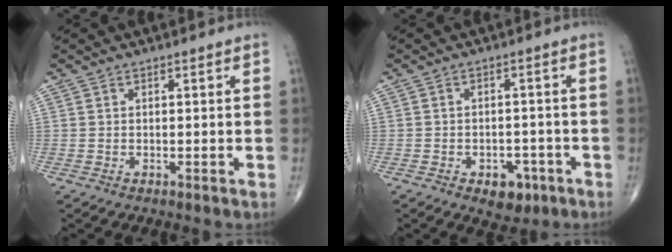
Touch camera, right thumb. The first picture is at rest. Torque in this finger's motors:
{"motor_torque": [0.54, 0.43, 0.37, -0.66, 0.00]}